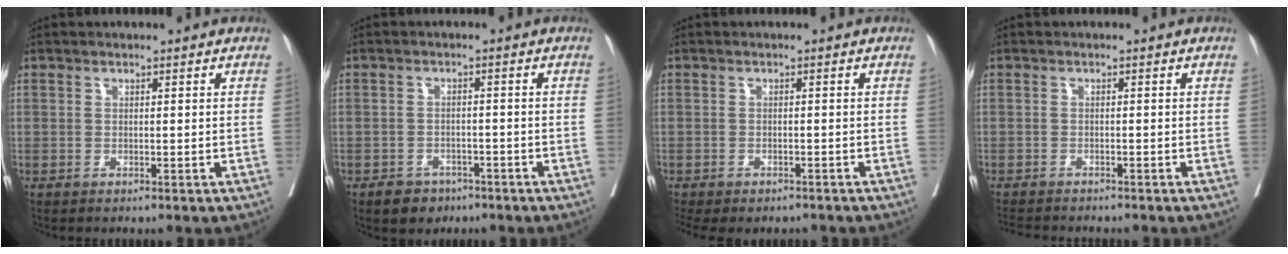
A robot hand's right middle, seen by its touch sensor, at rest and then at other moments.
{"total": 3.7, "force": [-2.5, 2.6, 1.0], "torque": [-0.018, 0.006, -0.034]}
{"total": 8.4, "force": [-6.8, 3.6, 3.3], "torque": [-0.066, -0.002, -0.086]}
{"total": 5.8, "force": [-5.4, 1.0, 2.0], "torque": [-0.029, -0.008, -0.082]}